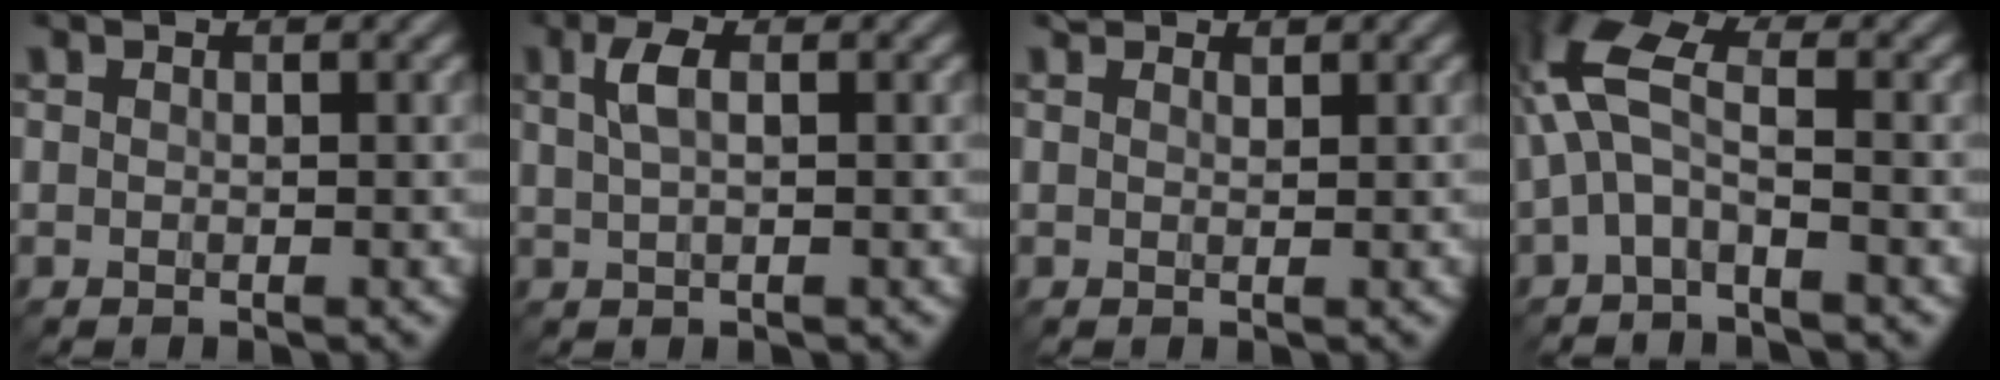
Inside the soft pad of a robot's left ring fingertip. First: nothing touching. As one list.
[{"total": 2.1, "force": [0.7, 0.8, 1.8], "torque": [-0.040, 0.006, 0.013]}, {"total": 0.8, "force": [0.7, 0.2, 0.3], "torque": [-0.008, 0.001, 0.013]}, {"total": 5.1, "force": [-0.4, 2.2, 4.6], "torque": [-0.111, 0.020, -0.022]}]